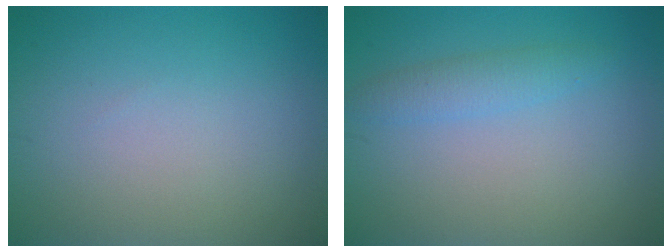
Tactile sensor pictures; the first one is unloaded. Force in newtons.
{"total": 2.0, "press": 1.9, "slide": 0.2}